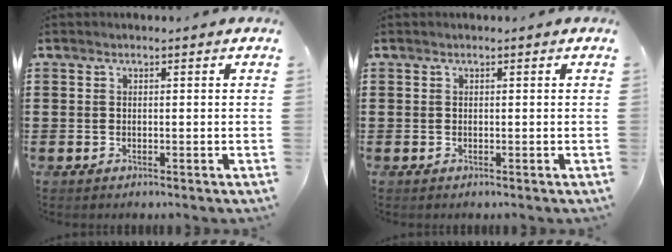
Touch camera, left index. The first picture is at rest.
{"total": 0.0}